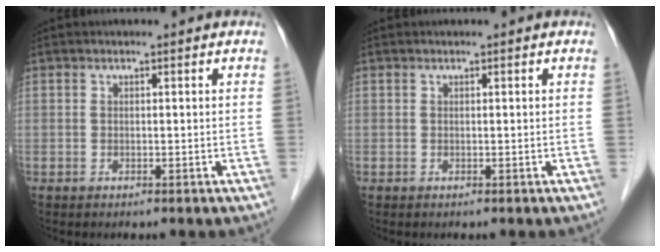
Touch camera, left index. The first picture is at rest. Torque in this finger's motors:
{"motor_torque": [-0.02, 0.04, 0.00, 0.00]}